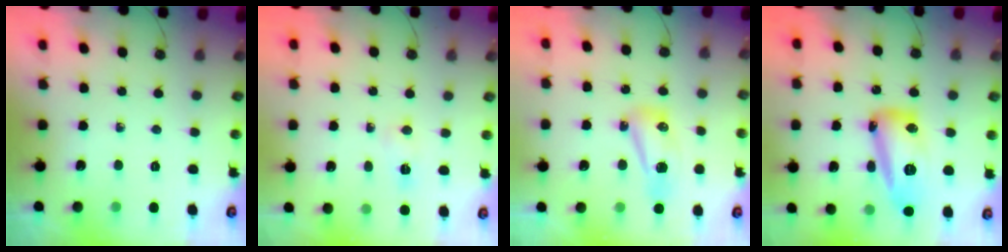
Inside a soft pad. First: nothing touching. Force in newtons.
{"total": 3.9, "press": 3.9, "slide": 0.5}
{"total": 8.2, "press": 8.2, "slide": 0.6}
{"total": 22.0, "press": 19.3, "slide": 10.7}